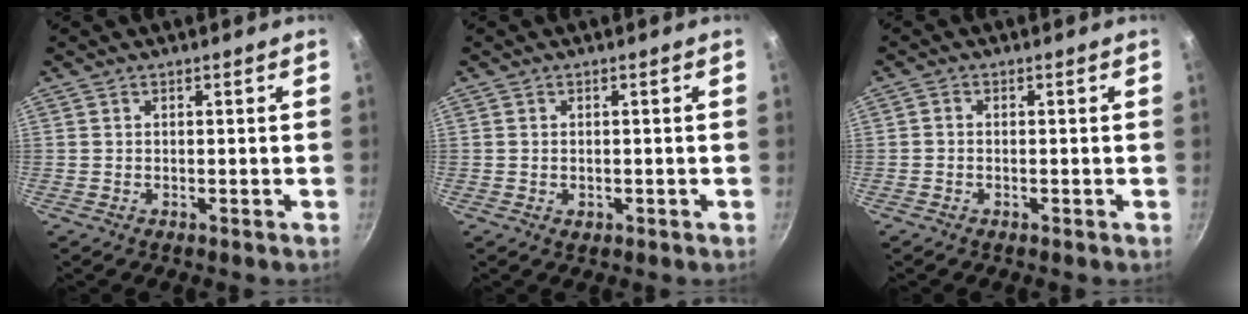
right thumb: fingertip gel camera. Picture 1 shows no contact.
{"total": 1.2, "force": [-0.3, 0.9, 0.7], "torque": [-0.009, 0.000, -0.004]}
{"total": 0.9, "force": [-0.5, 0.6, 0.5], "torque": [-0.014, 0.005, -0.012]}